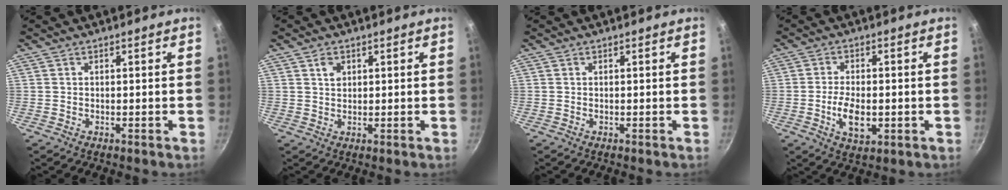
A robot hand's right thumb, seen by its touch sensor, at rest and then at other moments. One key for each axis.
{"total": 2.3, "fx": 1.0, "fy": 1.7, "fz": 1.2, "tx": -0.013, "ty": -0.002, "tz": 0.017}
{"total": 0.0}
{"total": 7.1, "fx": -1.5, "fy": 3.7, "fz": 5.9, "tx": -0.104, "ty": 0.002, "tz": -0.023}